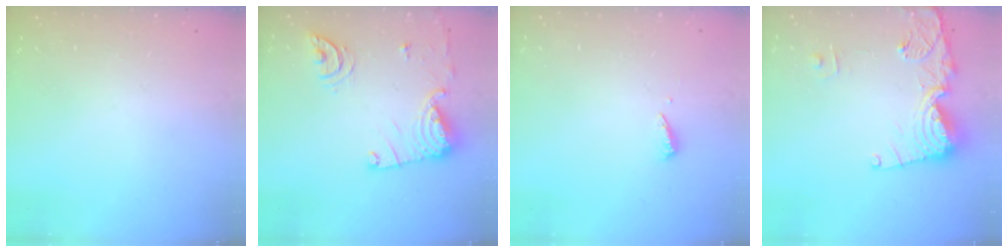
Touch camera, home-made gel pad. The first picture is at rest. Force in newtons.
{"total": 14.2, "press": 14.2, "slide": 1.4}
{"total": 2.5, "press": 2.5, "slide": 0.1}
{"total": 13.6, "press": 13.5, "slide": 1.8}